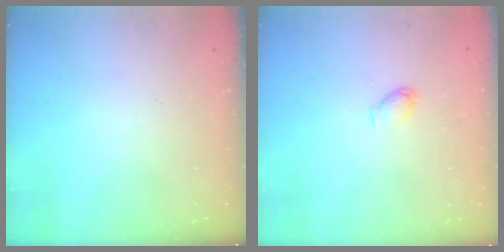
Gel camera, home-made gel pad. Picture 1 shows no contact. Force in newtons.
{"total": 3.5, "press": 3.5, "slide": 0.6}